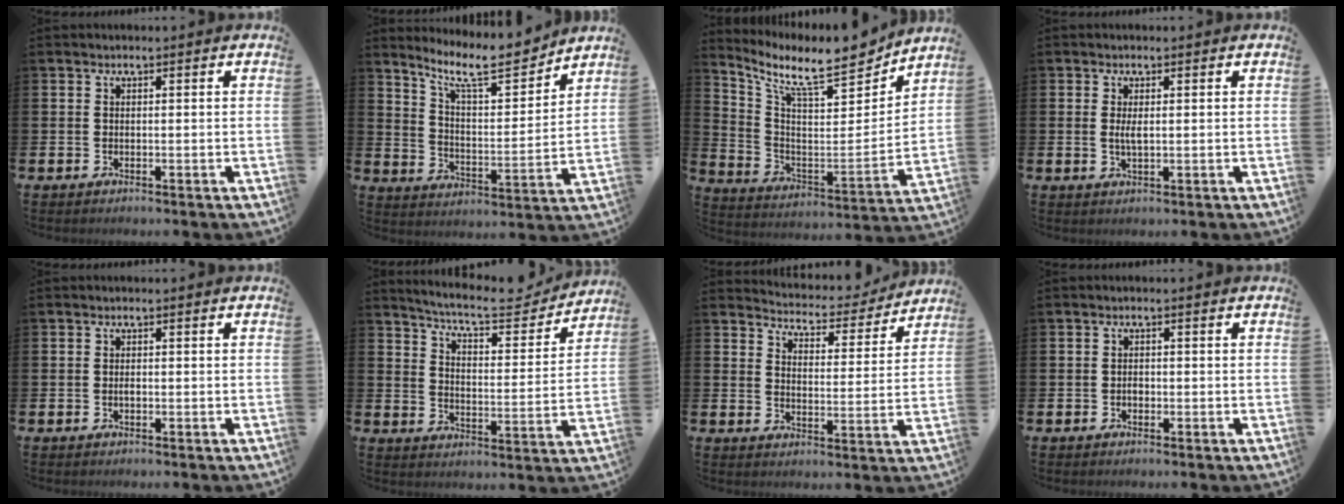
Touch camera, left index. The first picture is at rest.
{"total": 10.1, "force": [9.0, 2.0, 4.1], "torque": [-0.091, -0.061, 0.156]}
{"total": 11.7, "force": [9.9, 2.7, 5.6], "torque": [-0.120, -0.076, 0.161]}
{"total": 1.8, "force": [0.3, 0.6, 1.7], "torque": [-0.029, 0.001, 0.002]}
{"total": 0.7, "force": [-0.2, 0.3, 0.5], "torque": [-0.015, 0.003, -0.003]}
{"total": 7.5, "force": [7.0, 1.2, 2.2], "torque": [-0.061, -0.054, 0.115]}
{"total": 5.1, "force": [4.9, 1.0, 0.3], "torque": [-0.026, -0.044, 0.081]}
{"total": 1.0, "force": [-0.4, 0.7, 0.6], "torque": [-0.008, 0.002, -0.009]}